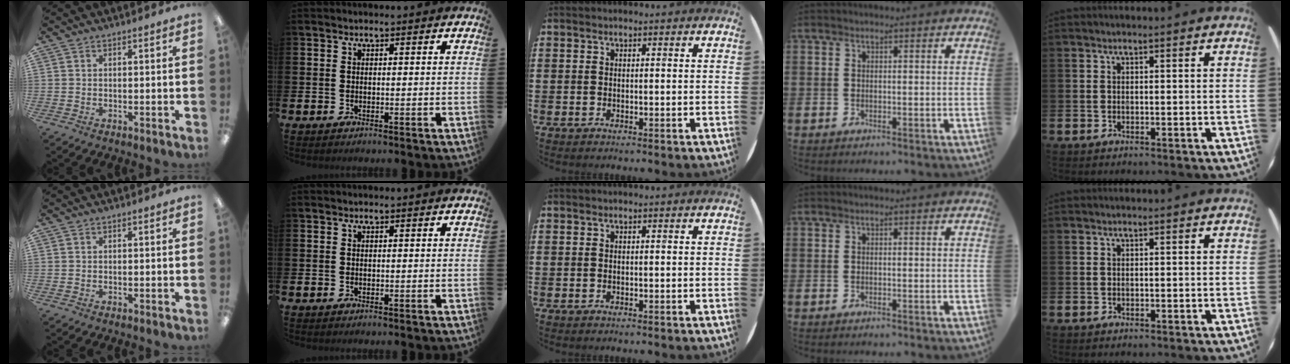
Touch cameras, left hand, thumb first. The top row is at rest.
{}